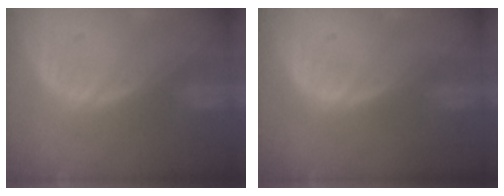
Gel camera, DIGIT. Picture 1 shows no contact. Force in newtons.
{"total": 0.0}